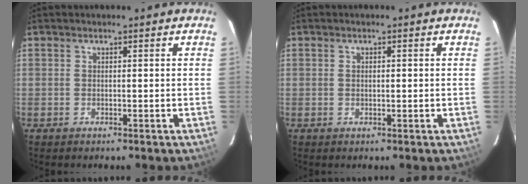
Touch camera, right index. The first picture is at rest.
{"total": 0.9, "force": [0.1, 0.4, 0.8], "torque": [-0.014, 0.003, 0.000]}